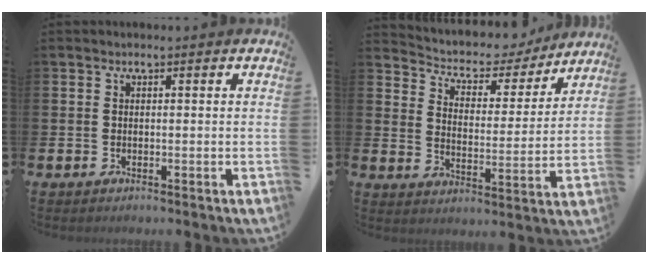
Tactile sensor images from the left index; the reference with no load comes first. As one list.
[{"total": 5.6, "force": [5.1, 2.3, 0.8], "torque": [-0.042, -0.042, 0.081]}]